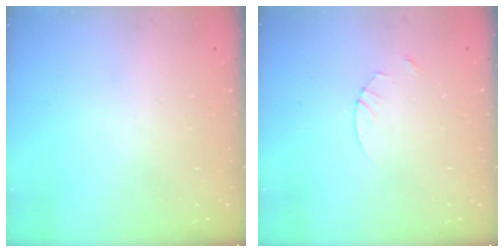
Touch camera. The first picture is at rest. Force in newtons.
{"total": 2.5, "press": 2.5, "slide": 0.3}